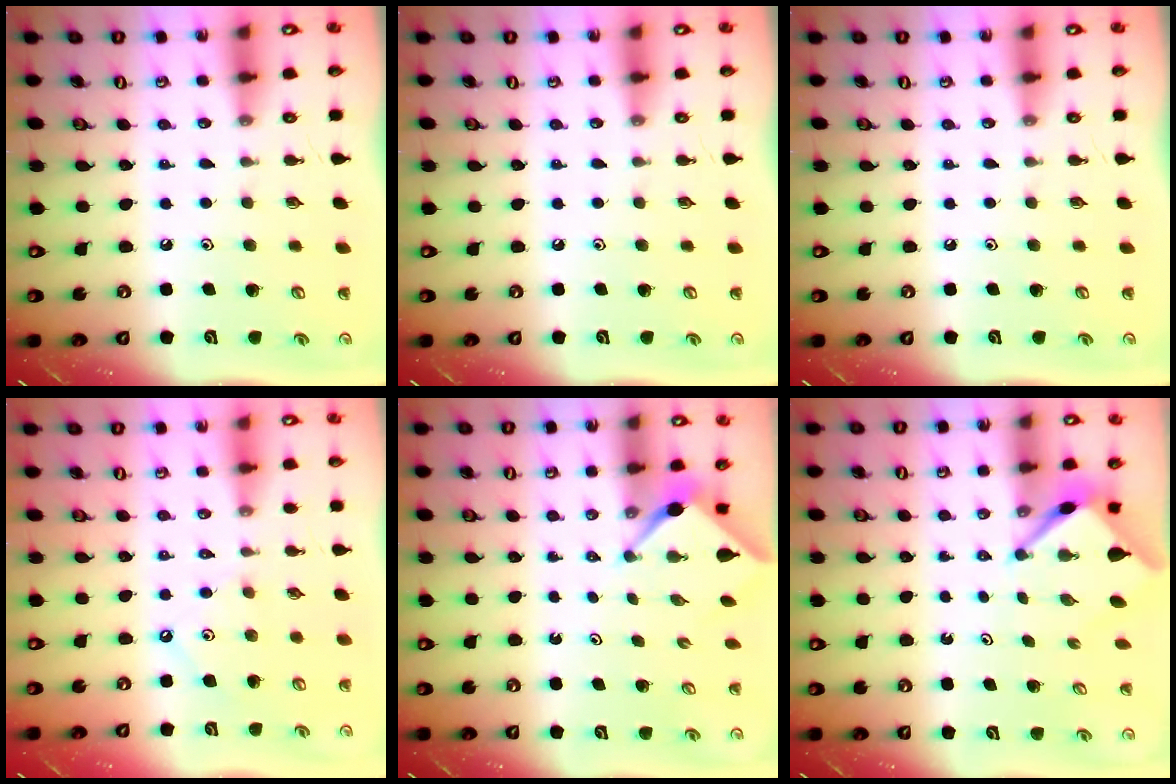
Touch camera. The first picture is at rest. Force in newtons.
{"total": 0.0}
{"total": 0.0}
{"total": 2.4, "press": 2.3, "slide": 0.5}
{"total": 2.6, "press": 2.6, "slide": 0.3}
{"total": 3.1, "press": 3.1, "slide": 0.1}